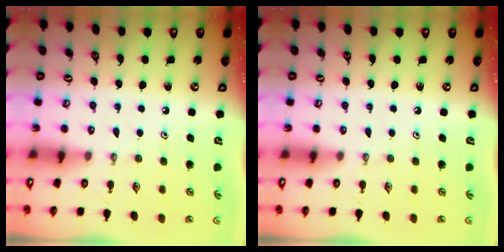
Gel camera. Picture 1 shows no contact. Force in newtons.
{"total": 0.0}